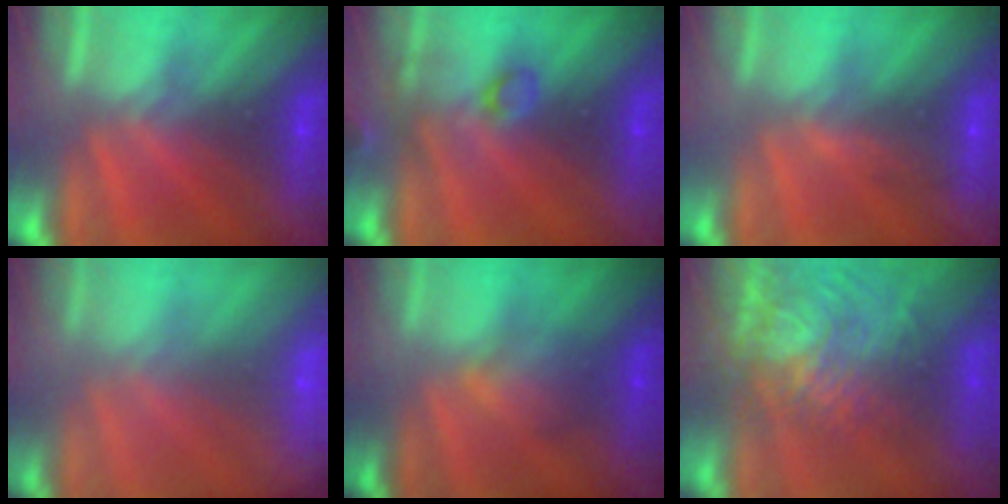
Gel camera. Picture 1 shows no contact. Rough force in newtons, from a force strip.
{"total": 2.9}
{"total": 2.7}
{"total": 7.7}
{"total": 2.0}
{"total": 7.7}